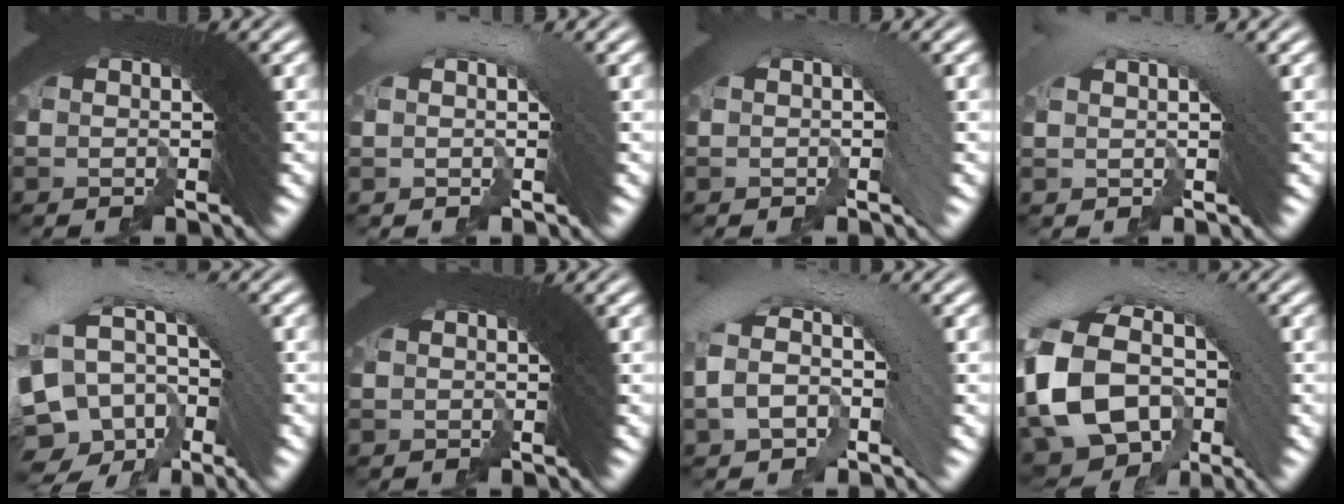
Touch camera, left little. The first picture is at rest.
{"total": 1.7, "force": [1.1, -0.3, 1.2], "torque": [-0.010, 0.031, 0.011]}
{"total": 1.4, "force": [0.2, -0.1, 1.4], "torque": [0.000, 0.019, 0.000]}
{"total": 2.9, "force": [1.5, 0.5, 2.5], "torque": [-0.033, 0.029, 0.022]}
{"total": 11.2, "force": [-1.9, 8.4, 7.2], "torque": [-0.159, -0.006, -0.040]}
{"total": 0.0}
{"total": 5.4, "force": [1.0, 3.0, 4.4], "torque": [-0.064, 0.032, 0.002]}
{"total": 11.5, "force": [-0.4, 8.4, 7.7], "torque": [-0.173, -0.012, -0.009]}